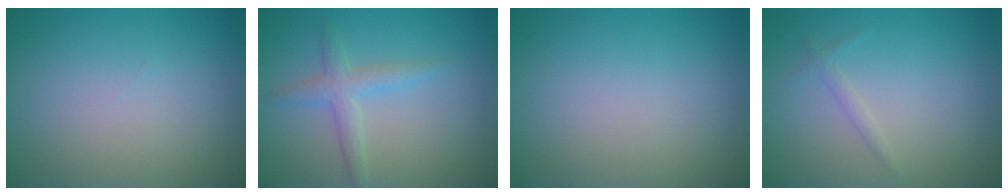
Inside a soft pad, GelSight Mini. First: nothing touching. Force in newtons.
{"total": 2.4, "press": 2.4, "slide": 0.1}
{"total": 0.0}
{"total": 0.8, "press": 0.8, "slide": 0.0}